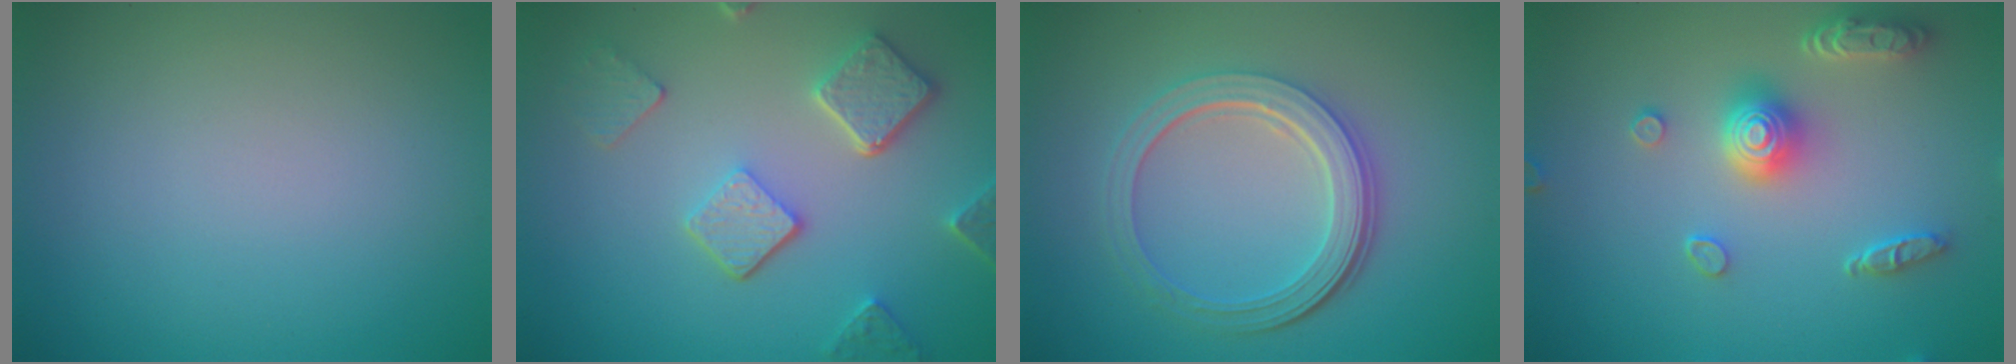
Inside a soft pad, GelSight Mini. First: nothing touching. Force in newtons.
{"total": 5.1, "press": 3.9, "slide": 3.2}
{"total": 5.1, "press": 3.7, "slide": 3.5}
{"total": 4.5, "press": 3.8, "slide": 2.5}